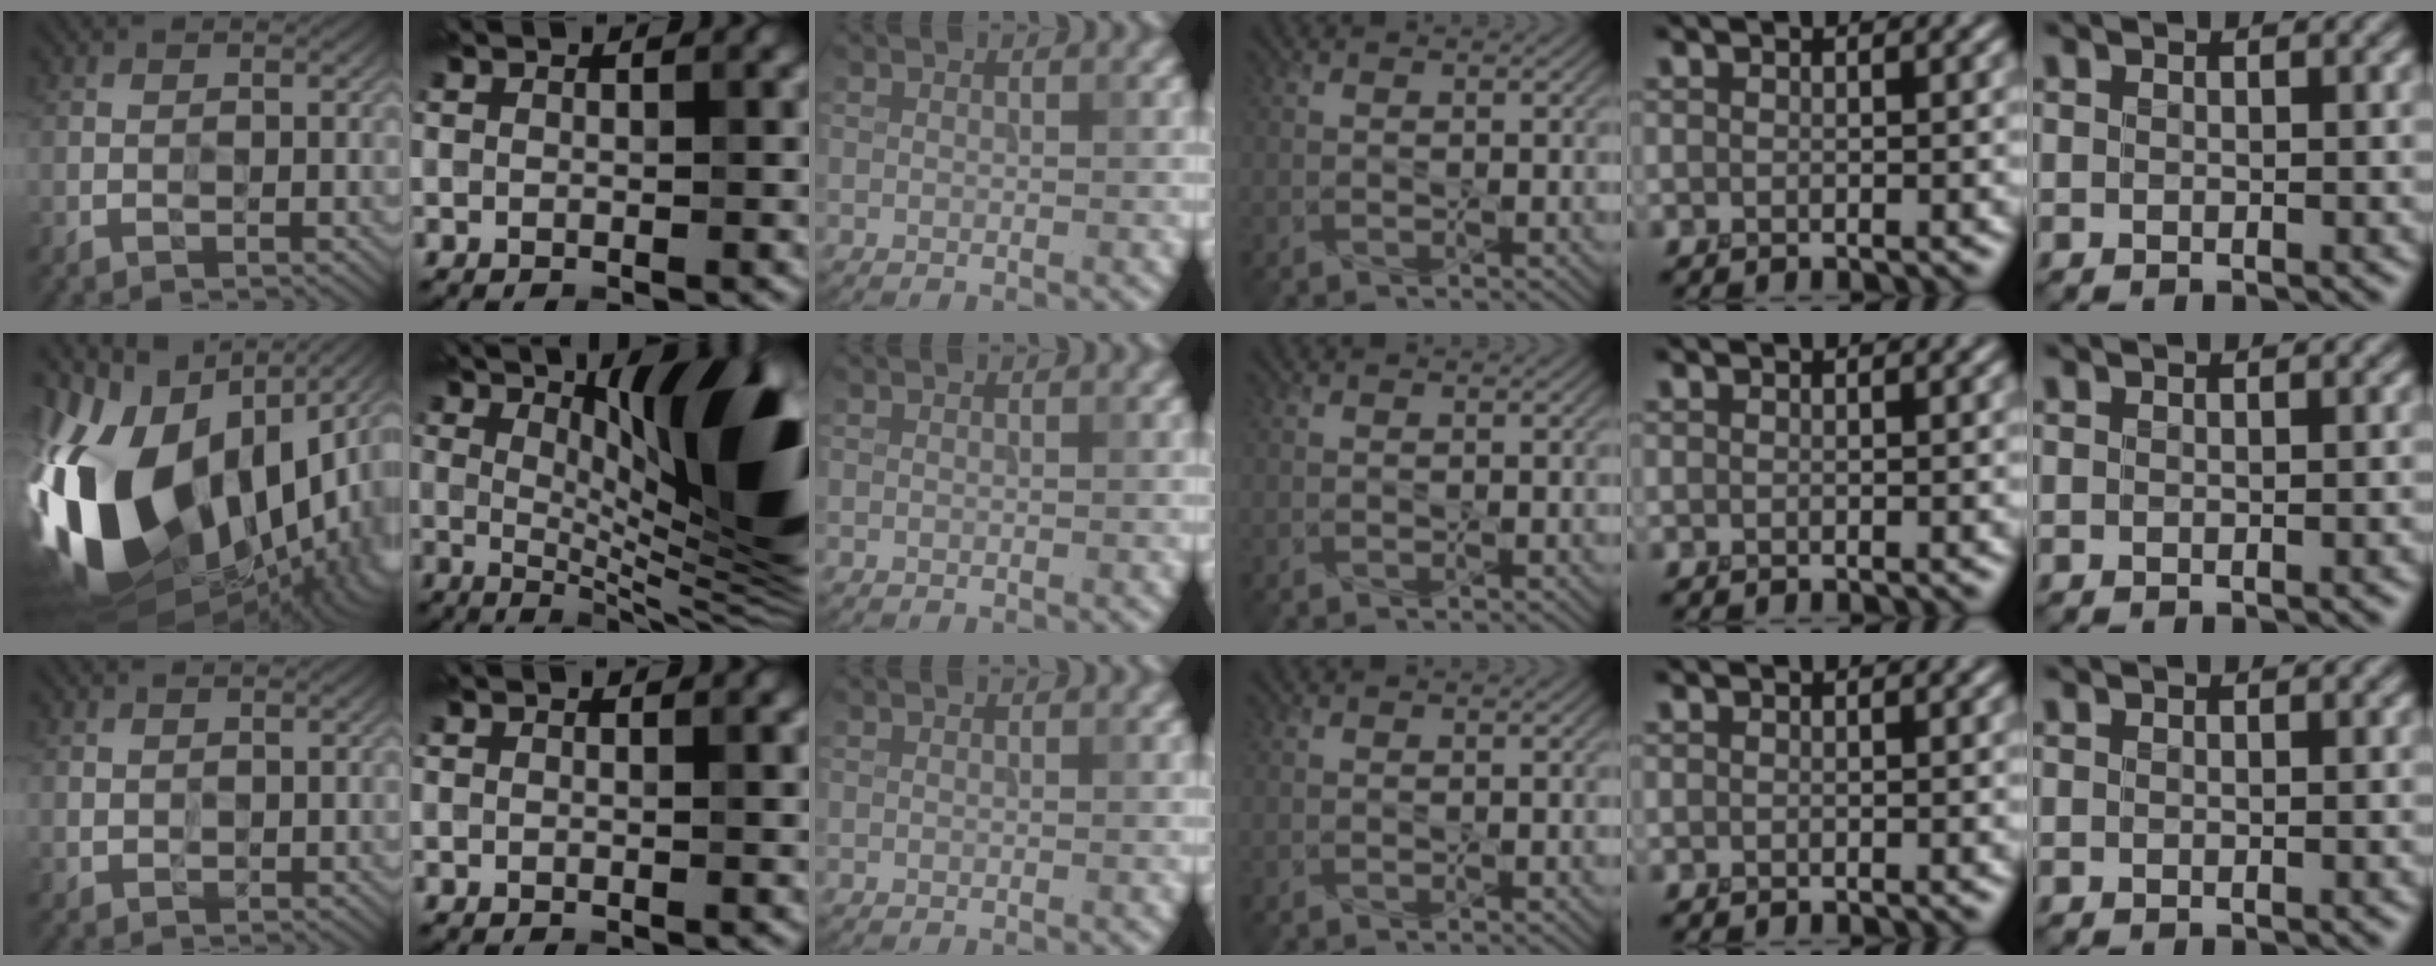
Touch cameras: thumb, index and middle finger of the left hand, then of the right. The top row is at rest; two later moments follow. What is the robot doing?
{"motion": "screw", "object": "spray bottle"}